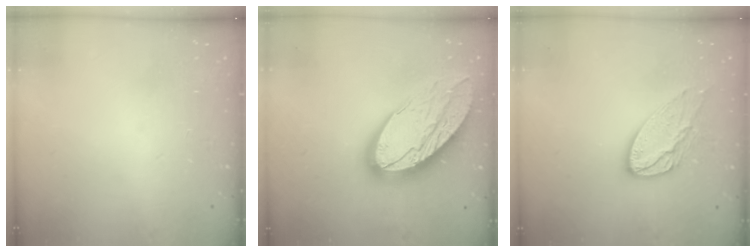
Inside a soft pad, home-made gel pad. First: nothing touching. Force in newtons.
{"total": 20.1, "press": 20.1, "slide": 1.6}
{"total": 11.3, "press": 11.3, "slide": 0.8}